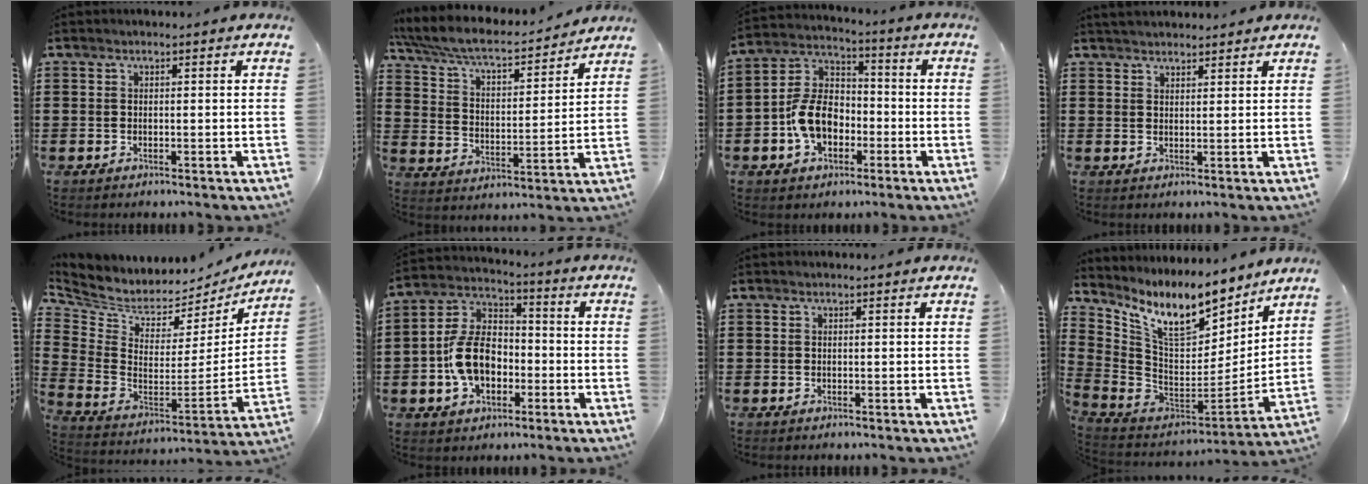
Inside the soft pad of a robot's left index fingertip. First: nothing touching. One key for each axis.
{"total": 6.7, "fx": 5.8, "fy": 1.2, "fz": 3.2, "tx": -0.087, "ty": -0.037, "tz": 0.096}
{"total": 9.4, "fx": -2.9, "fy": 6.6, "fz": 6.1, "tx": -0.159, "ty": 0.014, "tz": -0.062}
{"total": 2.1, "fx": 2.1, "fy": 0.3, "fz": 0.1, "tx": -0.006, "ty": 0.000, "tz": 0.042}
{"total": 4.6, "fx": 3.9, "fy": 2.3, "fz": 0.4, "tx": -0.044, "ty": -0.043, "tz": 0.066}
{"total": 11.0, "fx": -2.4, "fy": 7.4, "fz": 7.7, "tx": -0.193, "ty": 0.012, "tz": -0.051}
{"total": 0.0}
{"total": 11.9, "fx": 8.5, "fy": 3.9, "fz": 7.3, "tx": -0.160, "ty": -0.054, "tz": 0.149}